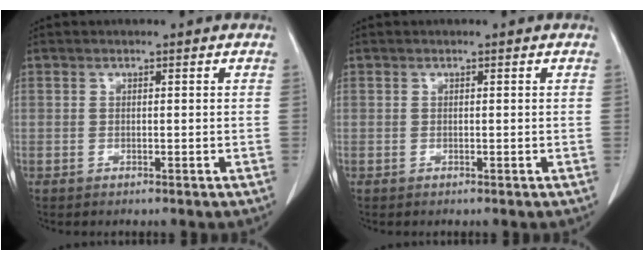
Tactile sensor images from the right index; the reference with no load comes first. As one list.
[{"total": 0.0}]